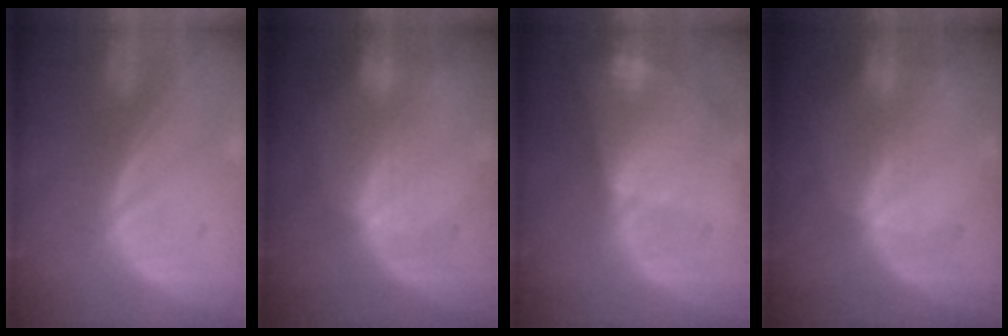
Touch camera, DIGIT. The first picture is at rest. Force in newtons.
{"total": 3.0, "press": 2.8, "slide": 1.1}
{"total": 7.8, "press": 7.1, "slide": 3.2}
{"total": 1.7, "press": 1.3, "slide": 1.1}